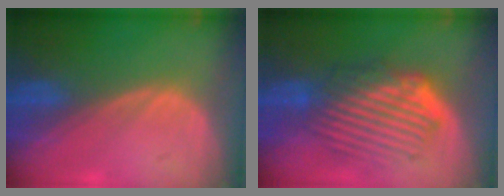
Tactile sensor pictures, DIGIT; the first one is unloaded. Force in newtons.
{"total": 9.6, "press": 8.5, "slide": 4.5}